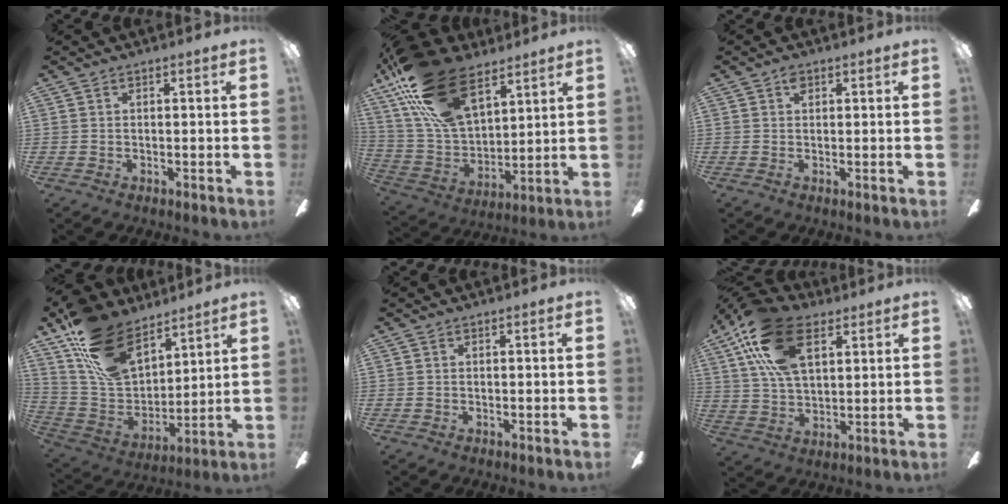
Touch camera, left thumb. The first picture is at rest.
{"total": 24.9, "force": [14.9, 12.9, 15.3], "torque": [-0.320, -0.068, 0.269]}
{"total": 1.9, "force": [1.0, 1.2, 1.1], "torque": [-0.016, -0.001, 0.017]}
{"total": 20.0, "force": [13.4, 11.0, 10.0], "torque": [-0.192, -0.067, 0.254]}
{"total": 0.0}
{"total": 20.7, "force": [9.8, 11.3, 14.4], "torque": [-0.292, -0.015, 0.172]}